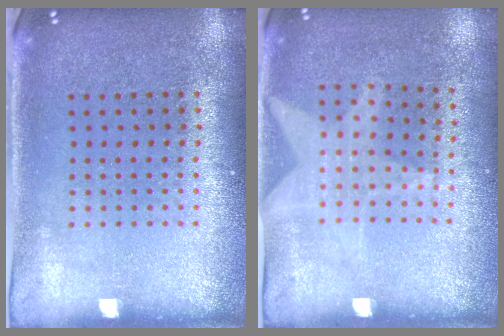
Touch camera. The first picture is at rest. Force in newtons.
{"total": 1.1, "press": 0.9, "slide": 0.7}